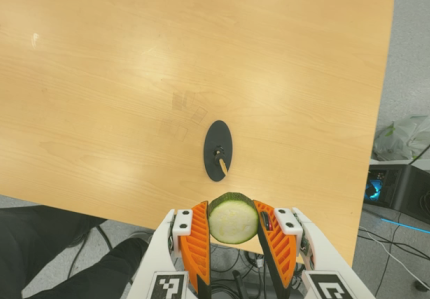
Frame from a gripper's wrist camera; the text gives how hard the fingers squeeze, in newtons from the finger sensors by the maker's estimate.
{"total": 11.7, "left": 12.4, "right": 11.0}